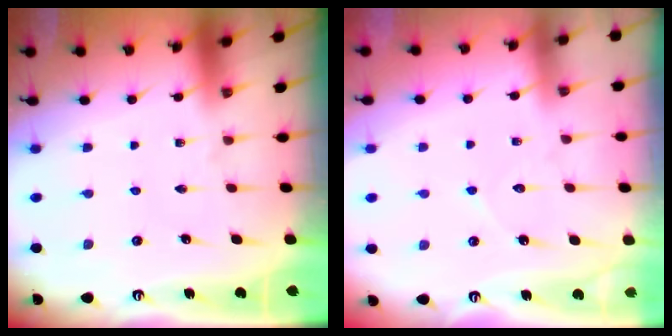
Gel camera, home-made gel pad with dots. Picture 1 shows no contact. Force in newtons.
{"total": 4.9, "press": 4.9, "slide": 0.6}